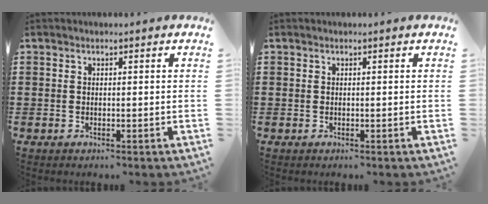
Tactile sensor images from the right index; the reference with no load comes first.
{"total": 0.0}